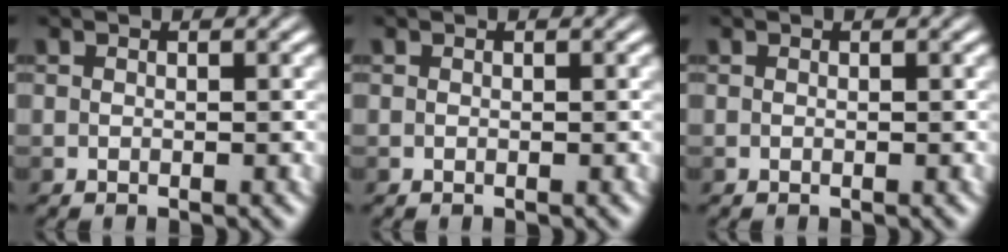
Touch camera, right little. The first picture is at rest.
{"total": 0.0}
{"total": 0.0}